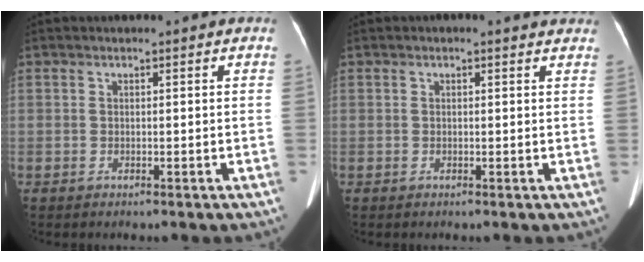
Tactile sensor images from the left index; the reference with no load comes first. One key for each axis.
{"total": 1.8, "fx": 1.5, "fy": 0.6, "fz": 0.9, "tx": -0.017, "ty": 0.004, "tz": 0.004}